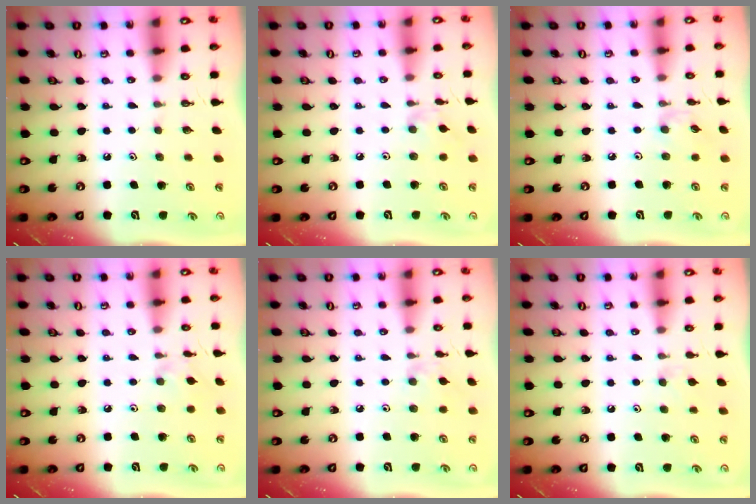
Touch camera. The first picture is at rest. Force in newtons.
{"total": 4.0, "press": 4.0, "slide": 0.8}
{"total": 1.3, "press": 1.2, "slide": 0.4}
{"total": 2.3, "press": 2.3, "slide": 0.4}
{"total": 2.3, "press": 2.3, "slide": 0.4}
{"total": 4.2, "press": 4.1, "slide": 0.5}